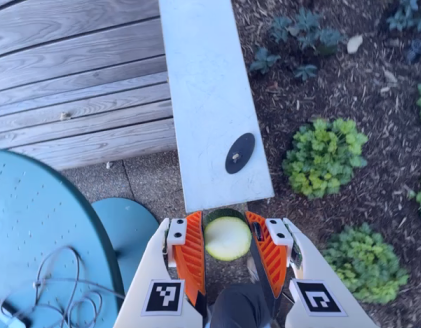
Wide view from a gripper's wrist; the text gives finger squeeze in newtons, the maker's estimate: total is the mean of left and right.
{"total": 10.8, "left": 10.8, "right": 10.8}